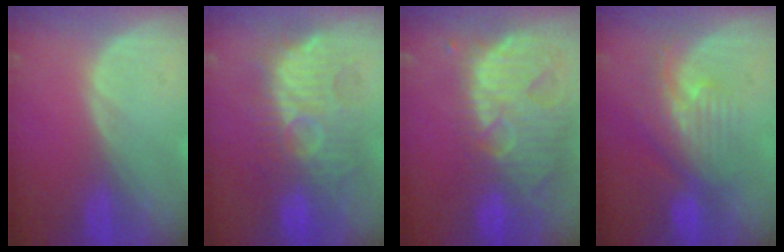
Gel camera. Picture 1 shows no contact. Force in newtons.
{"total": 10.3, "press": 10.3, "slide": 0.6}
{"total": 13.7, "press": 11.6, "slide": 7.3}
{"total": 8.0, "press": 7.2, "slide": 3.6}